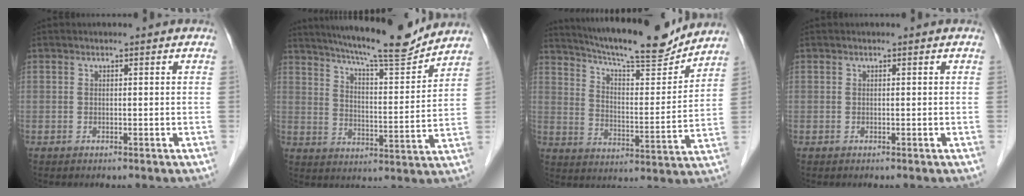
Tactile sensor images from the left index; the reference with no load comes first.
{"total": 15.4, "force": [14.1, 0.6, 6.2], "torque": [-0.106, -0.008, 0.208]}
{"total": 18.3, "force": [16.8, 1.8, 7.2], "torque": [-0.125, -0.013, 0.247]}
{"total": 0.0}